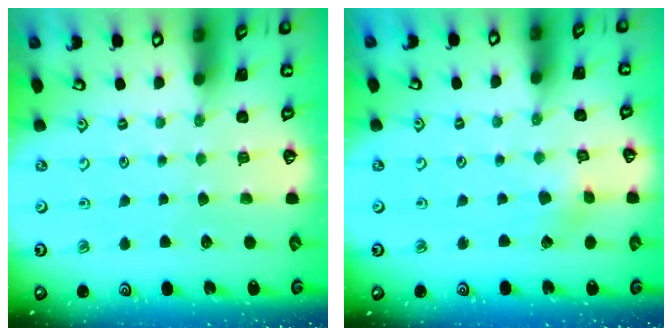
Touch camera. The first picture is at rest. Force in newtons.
{"total": 2.8, "press": 2.8, "slide": 0.3}